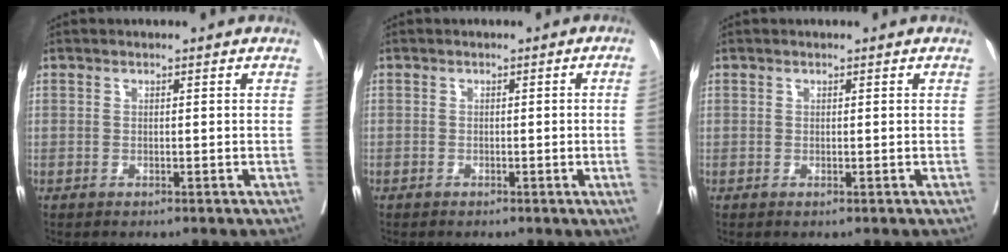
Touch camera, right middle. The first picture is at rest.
{"total": 2.7, "force": [-0.5, -1.1, 2.4], "torque": [-0.027, -0.003, -0.005]}
{"total": 0.0}